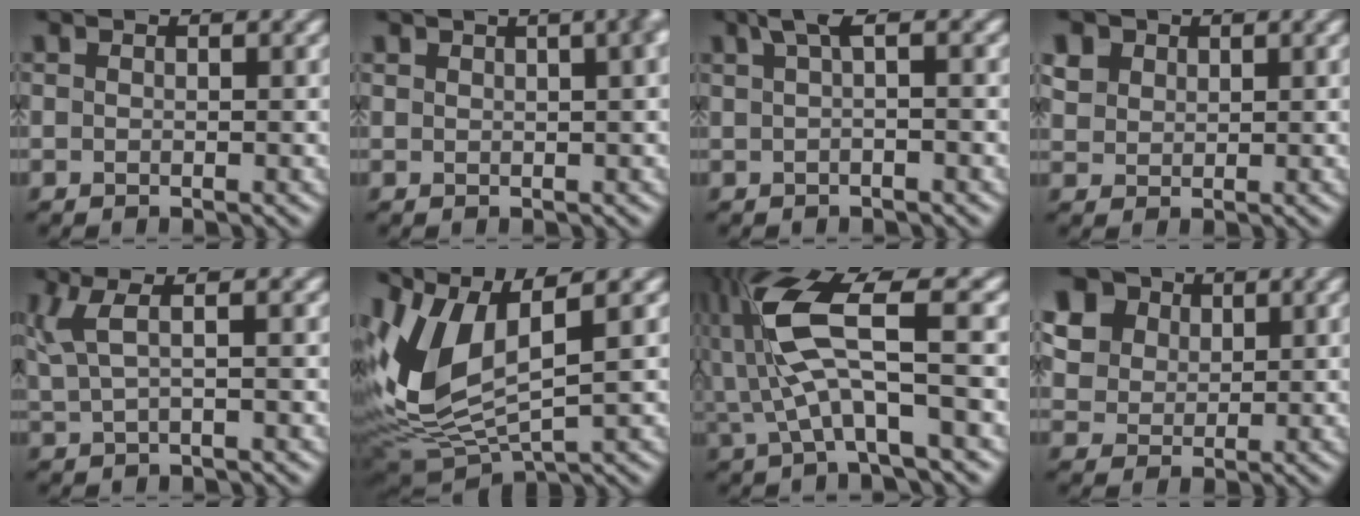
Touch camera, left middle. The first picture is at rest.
{"total": 5.2, "force": [1.8, 2.9, 3.9], "torque": [0.000, 0.043, 0.011]}
{"total": 1.6, "force": [0.4, 0.2, 1.5], "torque": [-0.023, 0.014, 0.007]}
{"total": 2.4, "force": [1.4, 1.9, 0.5], "torque": [-0.020, 0.017, 0.035]}
{"total": 3.2, "force": [1.4, 0.9, 2.7], "torque": [-0.059, 0.015, 0.032]}
{"total": 9.7, "force": [2.3, 4.5, 8.4], "torque": [-0.201, 0.001, 0.053]}
{"total": 8.8, "force": [0.8, 3.1, 8.2], "torque": [-0.176, 0.016, 0.011]}
{"total": 12.0, "force": [5.8, 9.3, 4.8], "torque": [-0.128, 0.032, 0.098]}